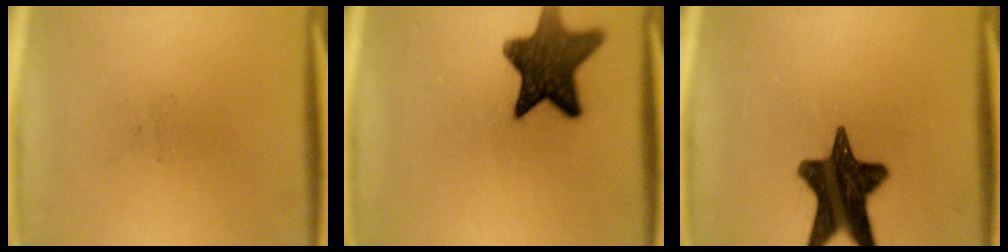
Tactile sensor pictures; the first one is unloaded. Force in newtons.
{"total": 12.4}
{"total": 15.6}